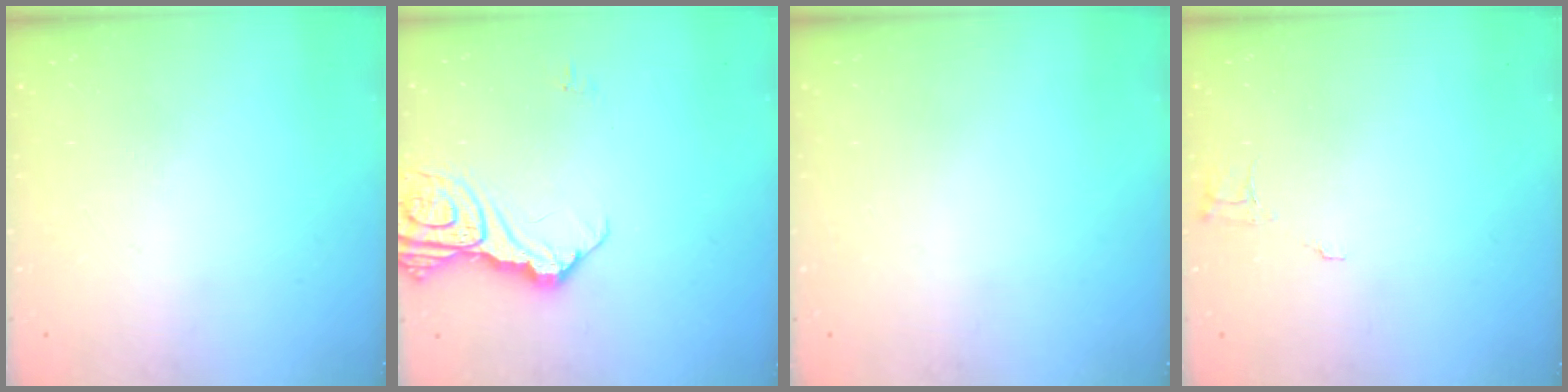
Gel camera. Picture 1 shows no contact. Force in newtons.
{"total": 14.6, "press": 14.5, "slide": 1.6}
{"total": 0.0}
{"total": 4.9, "press": 4.8, "slide": 0.3}